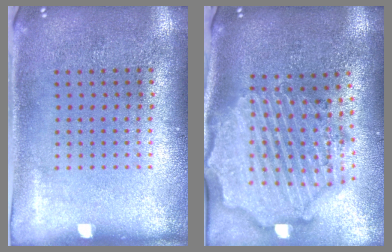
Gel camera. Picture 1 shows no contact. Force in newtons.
{"total": 3.4, "press": 2.9, "slide": 1.7}